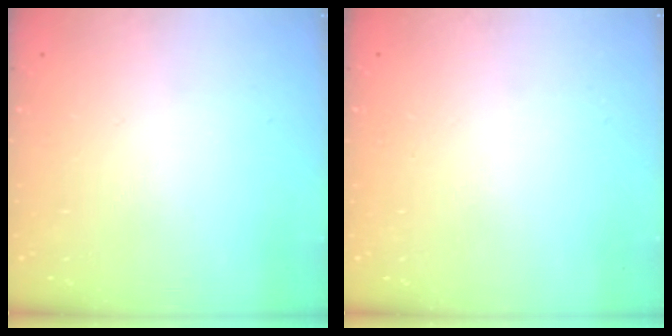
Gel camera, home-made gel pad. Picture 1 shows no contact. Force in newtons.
{"total": 0.0}